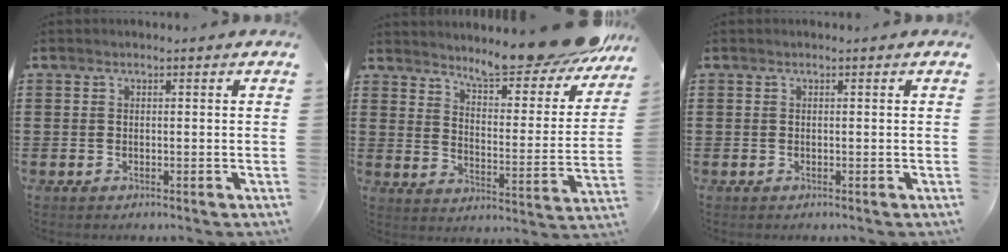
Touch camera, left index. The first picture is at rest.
{"total": 10.1, "force": [9.5, 0.1, 3.6], "torque": [-0.075, -0.074, 0.156]}
{"total": 0.0}